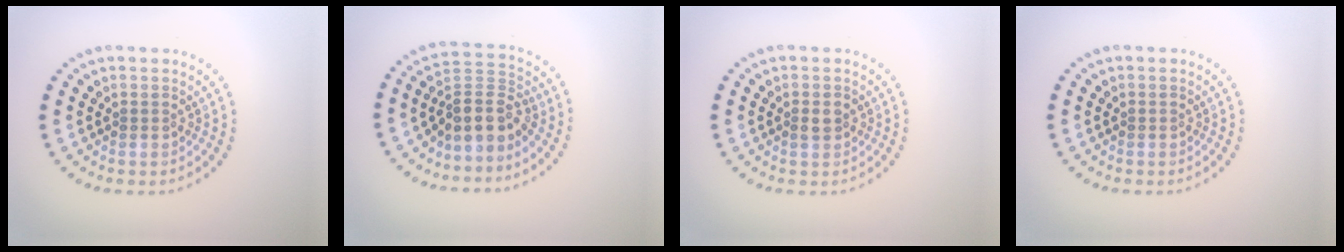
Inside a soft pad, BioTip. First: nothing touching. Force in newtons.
{"total": 3.9, "press": 3.3, "slide": 2.2}
{"total": 1.1, "press": 1.1, "slide": 0.1}
{"total": 0.0}